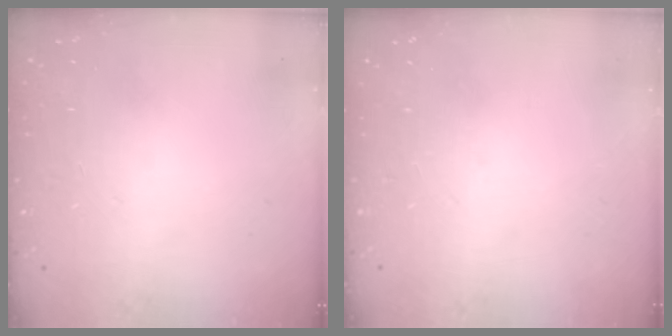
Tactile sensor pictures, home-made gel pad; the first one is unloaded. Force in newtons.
{"total": 0.0}